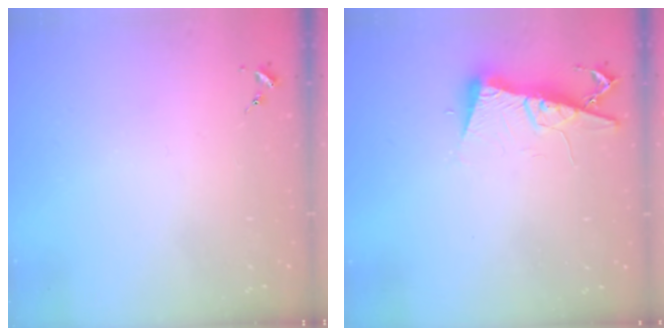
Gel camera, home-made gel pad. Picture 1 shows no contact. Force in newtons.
{"total": 9.5, "press": 9.4, "slide": 1.1}